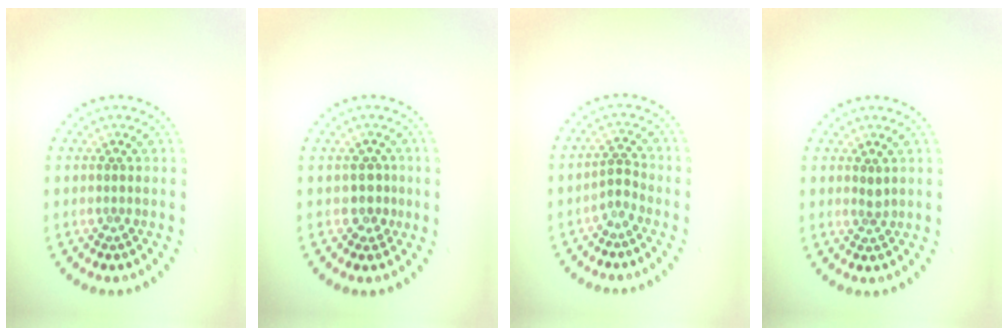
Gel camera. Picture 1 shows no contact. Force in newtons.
{"total": 1.8, "press": 1.4, "slide": 1.2}
{"total": 1.4, "press": 1.0, "slide": 1.1}
{"total": 0.9, "press": 0.6, "slide": 0.7}